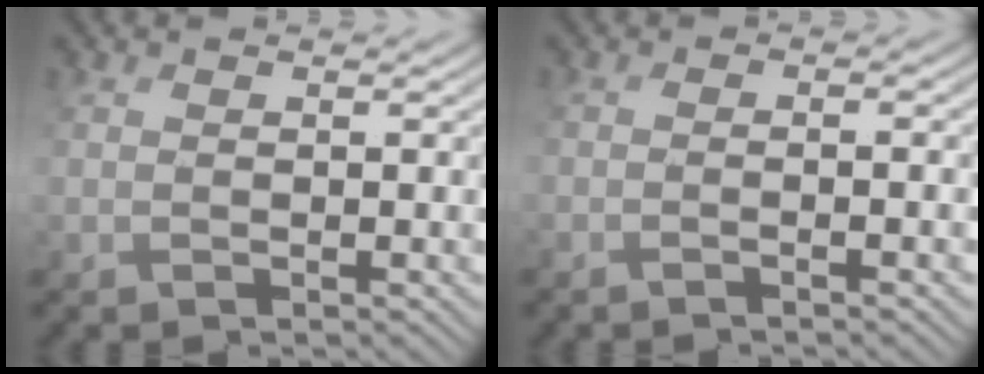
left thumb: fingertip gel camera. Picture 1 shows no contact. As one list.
[{"total": 3.0, "force": [-1.0, 0.9, 2.6], "torque": [-0.030, -0.005, -0.022]}]